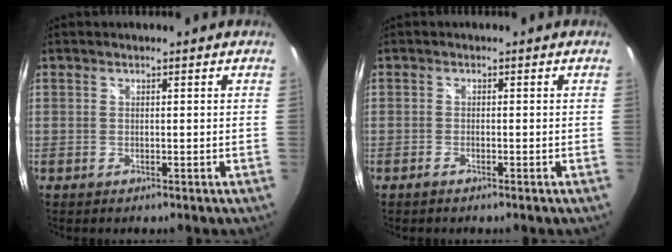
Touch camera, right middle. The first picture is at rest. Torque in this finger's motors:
{"motor_torque": [-0.29, 0.18, -0.02, 0.00]}